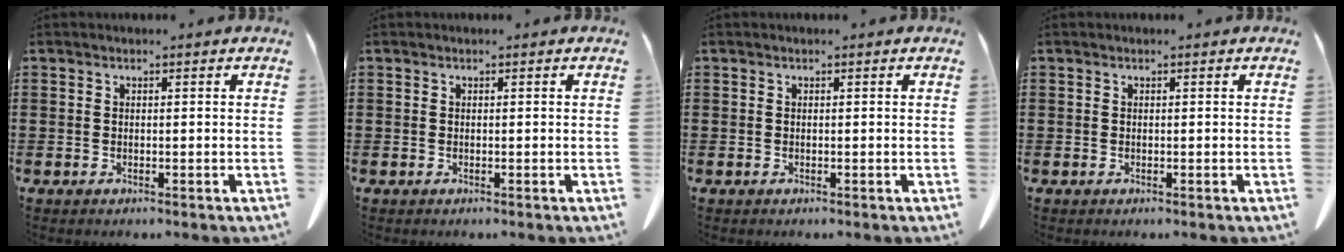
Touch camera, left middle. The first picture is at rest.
{"total": 0.0}
{"total": 0.0}
{"total": 0.0}